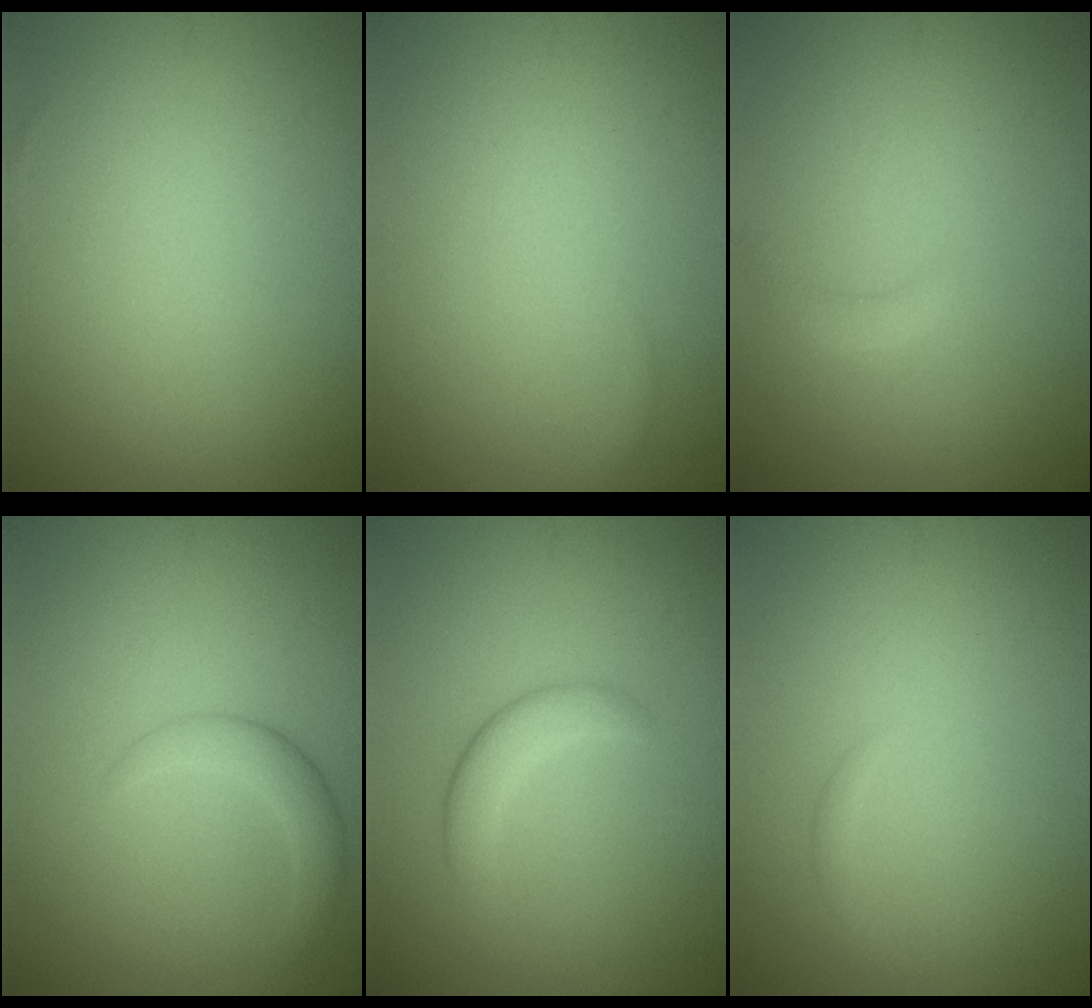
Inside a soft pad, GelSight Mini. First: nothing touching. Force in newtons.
{"total": 0.8, "press": 0.8, "slide": 0.0}
{"total": 1.1, "press": 1.1, "slide": 0.2}
{"total": 2.2, "press": 2.2, "slide": 0.0}
{"total": 2.3, "press": 2.3, "slide": 0.1}
{"total": 0.7, "press": 0.7, "slide": 0.1}